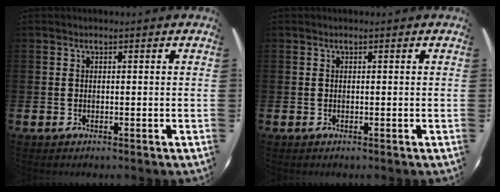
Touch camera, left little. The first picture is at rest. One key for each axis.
{"total": 0.0}